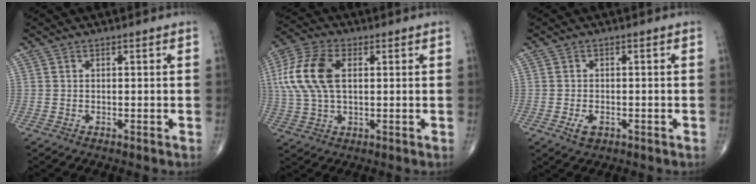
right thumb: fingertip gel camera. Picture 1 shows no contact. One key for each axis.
{"total": 12.8, "fx": 2.3, "fy": 7.1, "fz": 10.5, "tx": -0.238, "ty": 0.014, "tz": 0.042}
{"total": 2.8, "fx": -1.1, "fy": 1.7, "fz": 1.8, "tx": -0.030, "ty": 0.000, "tz": -0.015}